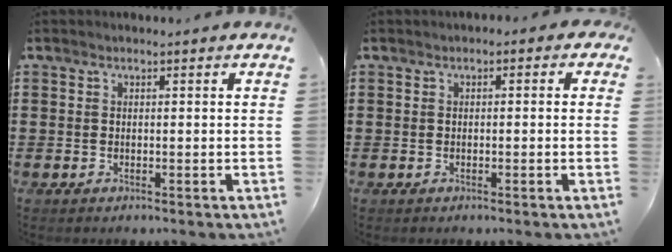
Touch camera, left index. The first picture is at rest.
{"total": 1.0, "force": [-0.7, 0.5, 0.5], "torque": [-0.012, 0.003, -0.016]}